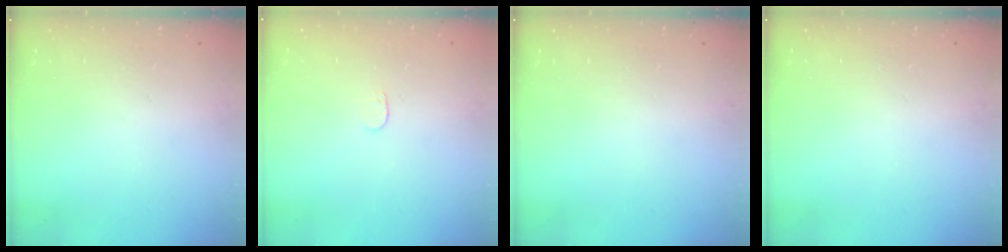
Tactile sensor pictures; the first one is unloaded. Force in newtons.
{"total": 3.6, "press": 3.6, "slide": 0.3}
{"total": 0.0}
{"total": 0.0}